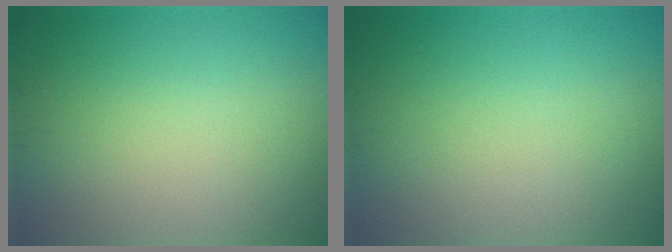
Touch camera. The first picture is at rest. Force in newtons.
{"total": 0.0}